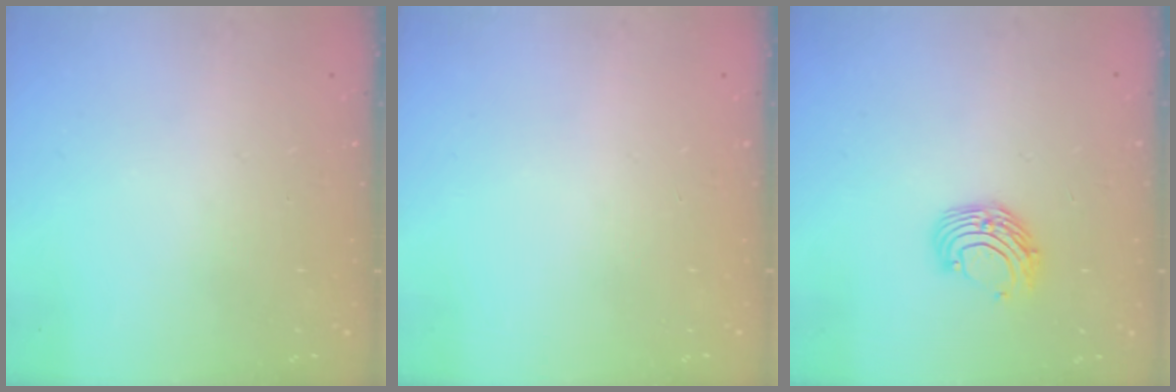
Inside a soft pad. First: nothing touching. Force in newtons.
{"total": 0.0}
{"total": 8.8, "press": 8.8, "slide": 0.9}